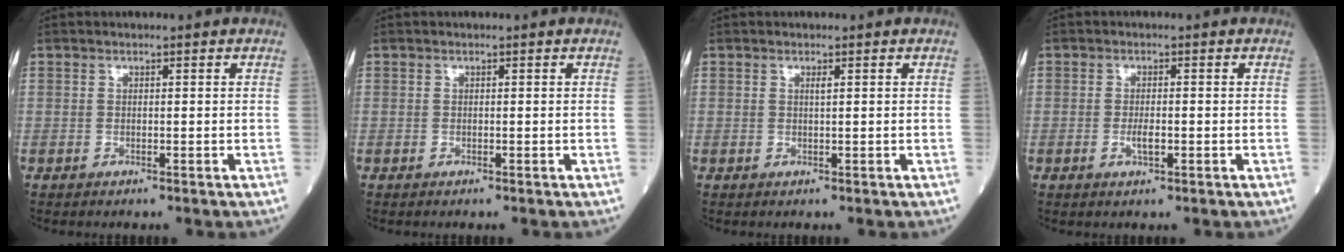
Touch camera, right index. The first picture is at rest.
{"total": 0.0}
{"total": 0.6, "force": [0.2, -0.1, 0.5], "torque": [-0.012, -0.001, 0.004]}
{"total": 2.1, "force": [-0.6, 0.5, 1.9], "torque": [-0.036, 0.000, -0.008]}